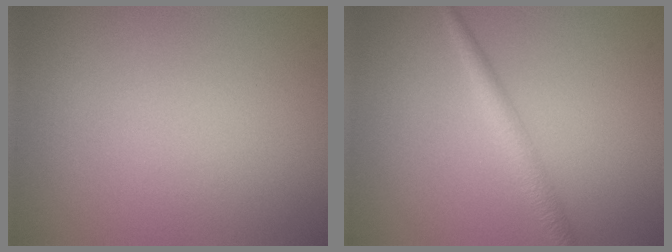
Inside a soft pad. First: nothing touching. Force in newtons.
{"total": 2.2, "press": 2.1, "slide": 0.1}